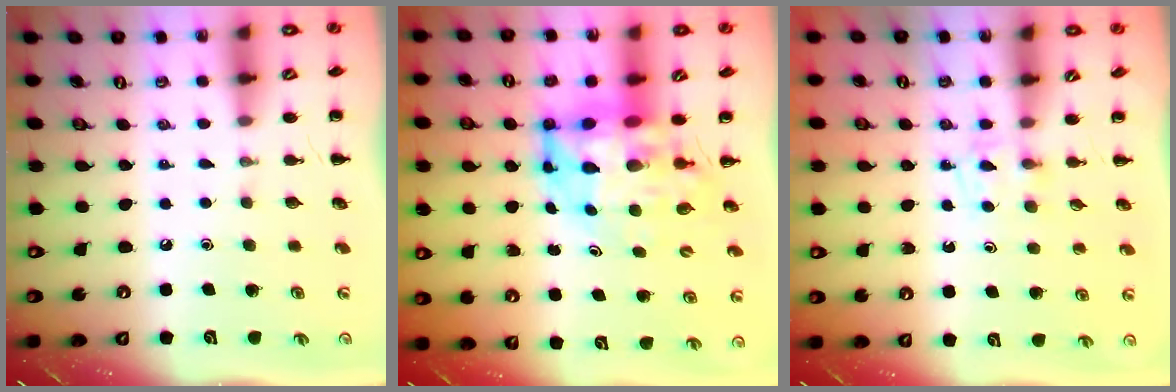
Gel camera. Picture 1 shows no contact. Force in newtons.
{"total": 9.5, "press": 9.1, "slide": 2.8}
{"total": 3.3, "press": 3.1, "slide": 1.1}